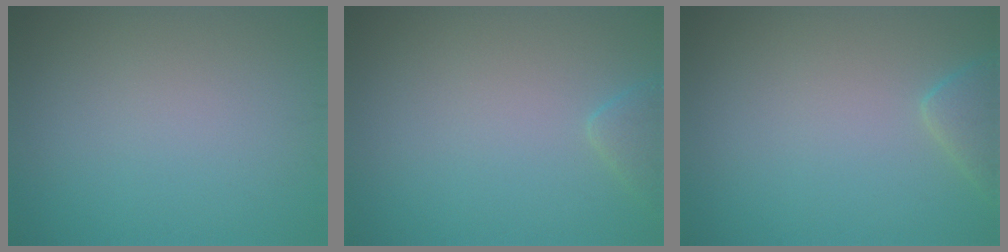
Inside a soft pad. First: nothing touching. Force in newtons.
{"total": 1.4, "press": 1.4, "slide": 0.2}
{"total": 2.0, "press": 2.0, "slide": 0.2}